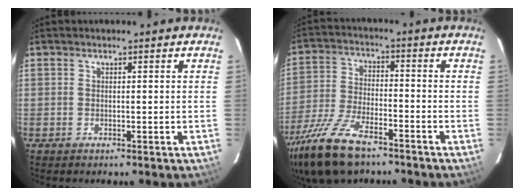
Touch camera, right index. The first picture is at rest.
{"total": 15.7, "force": [-11.3, 5.7, 9.2], "torque": [-0.211, -0.032, -0.216]}